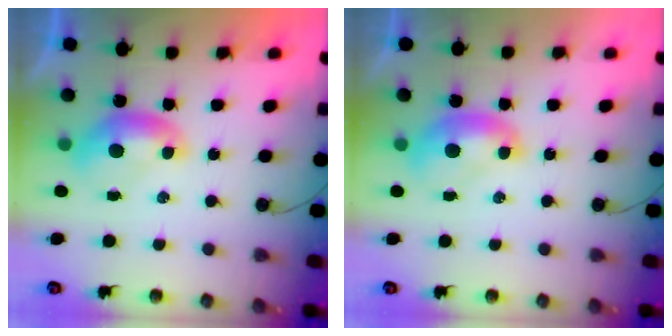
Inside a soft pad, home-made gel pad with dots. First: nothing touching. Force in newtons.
{"total": 1.6, "press": 1.5, "slide": 0.1}